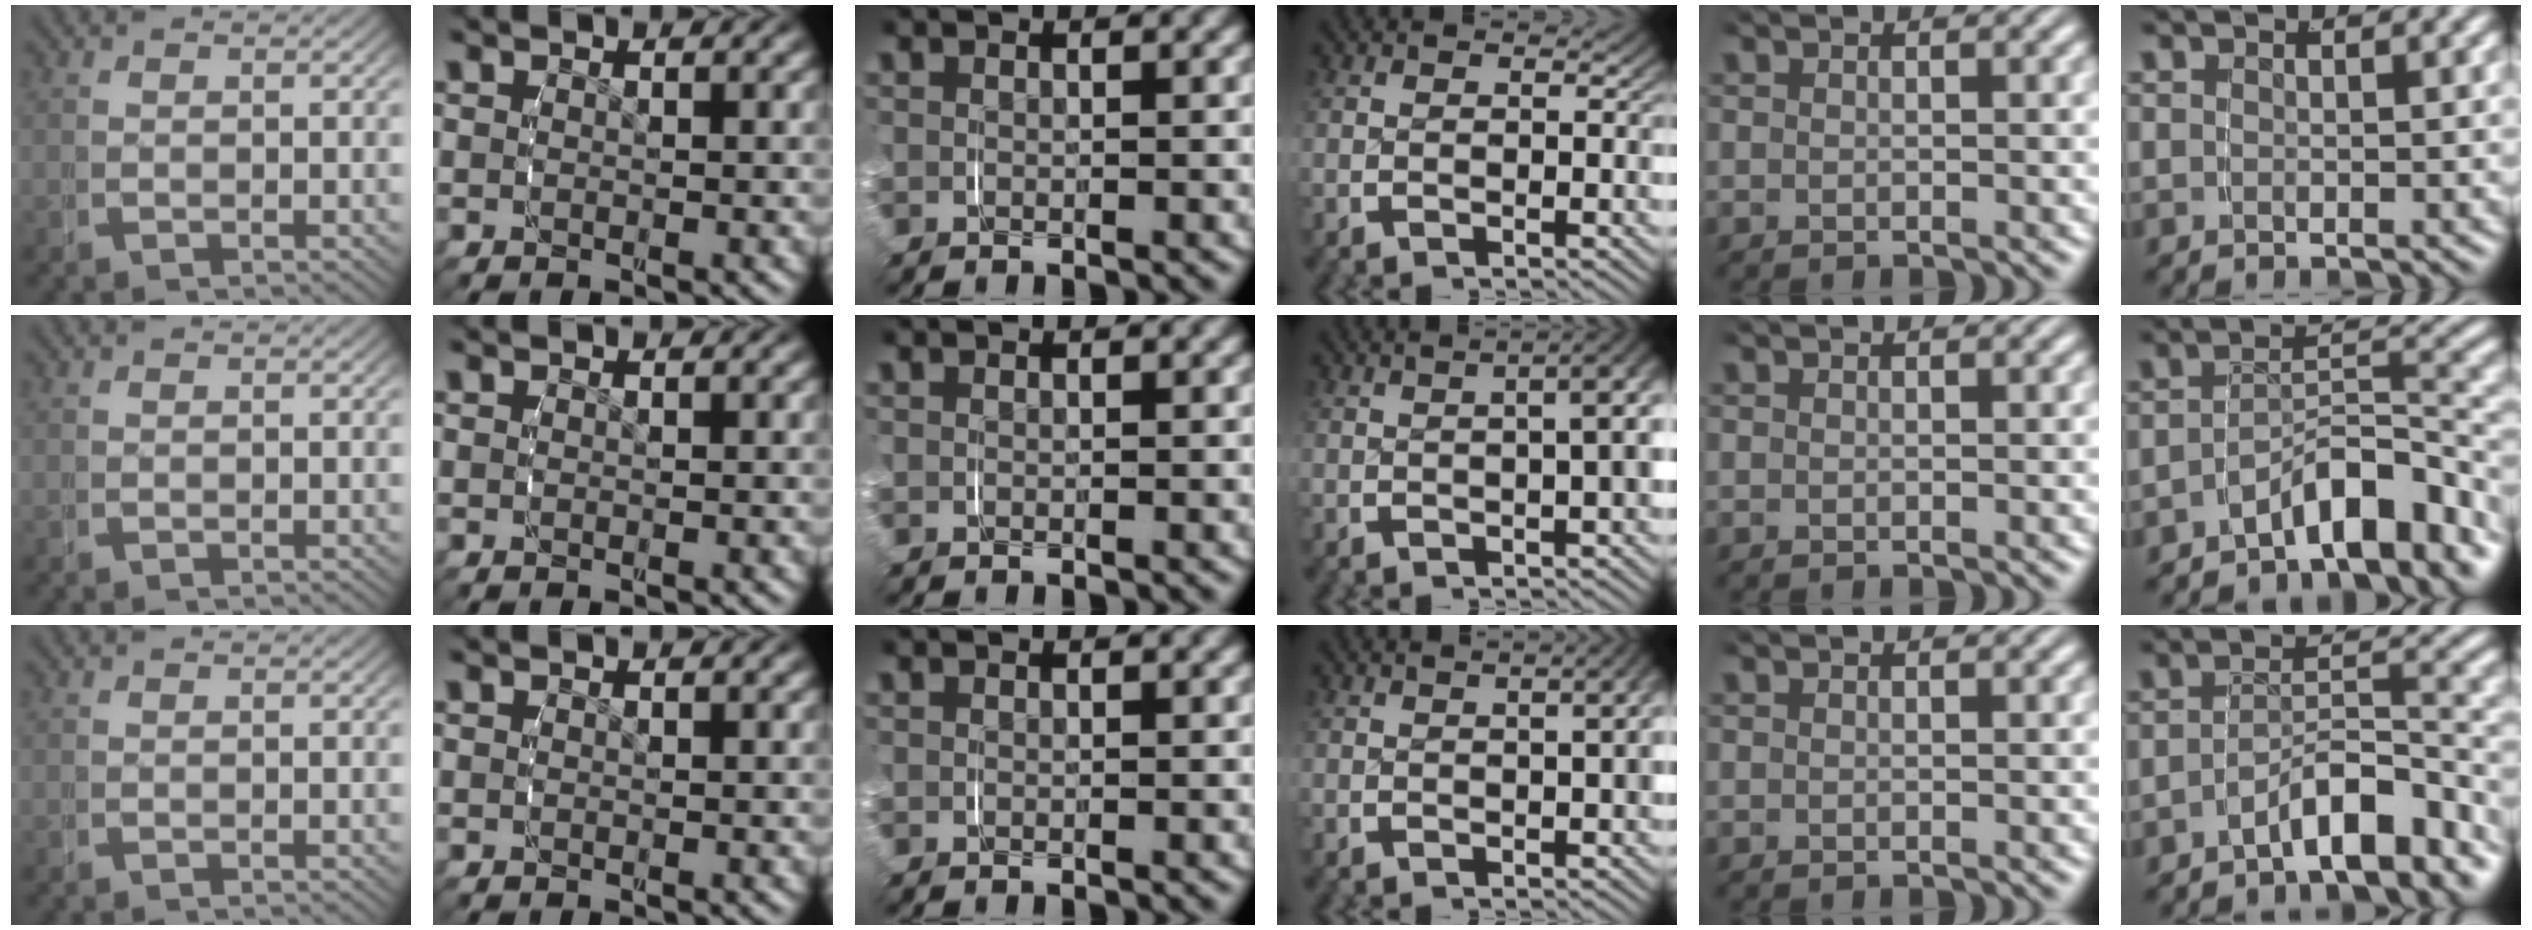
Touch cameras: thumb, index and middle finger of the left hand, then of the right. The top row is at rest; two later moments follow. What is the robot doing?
{"motion": "grasp_and_lifting", "object": "string"}